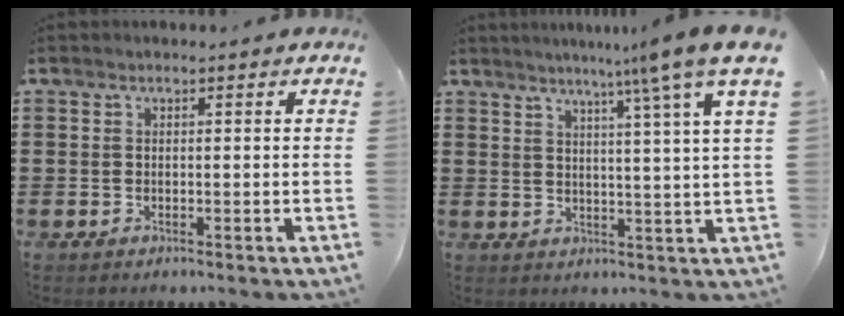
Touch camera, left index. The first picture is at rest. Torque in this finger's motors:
{"motor_torque": [1.05, -1.09, 1.05, 0.21]}